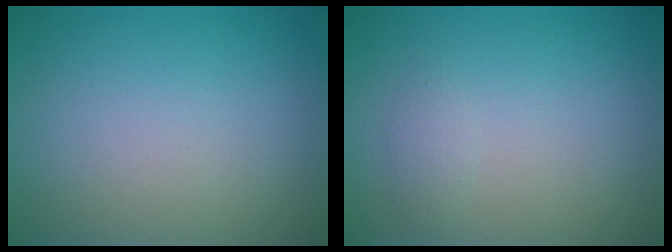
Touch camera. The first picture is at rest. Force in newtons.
{"total": 0.9, "press": 0.9, "slide": 0.0}